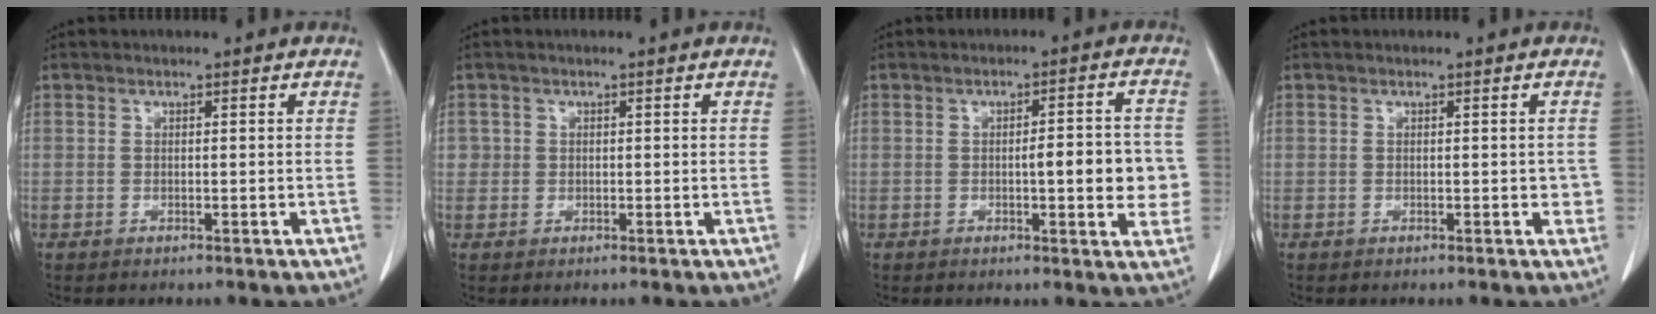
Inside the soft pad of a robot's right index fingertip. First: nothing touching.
{"total": 1.2, "force": [0.1, 1.2, 0.1], "torque": [0.009, 0.005, 0.000]}
{"total": 7.7, "force": [-0.8, 2.0, 7.4], "torque": [-0.090, 0.011, -0.010]}
{"total": 1.5, "force": [-0.1, 1.0, 1.0], "torque": [-0.002, 0.006, -0.002]}